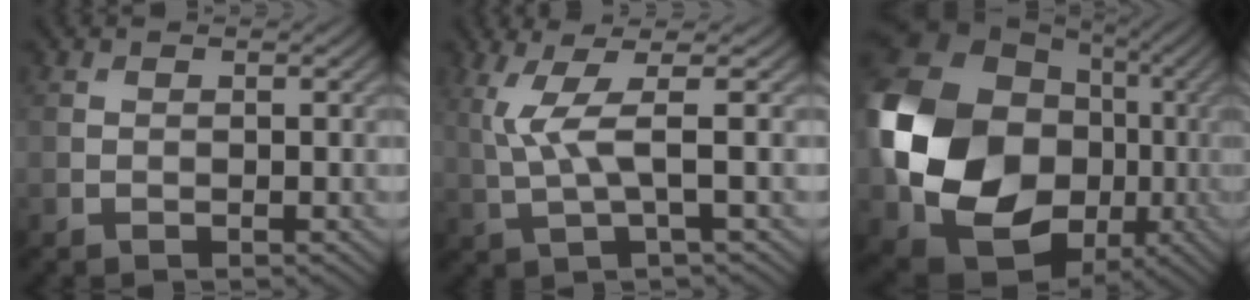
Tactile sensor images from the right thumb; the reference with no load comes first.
{"total": 5.5, "force": [1.1, 0.7, 5.3], "torque": [-0.132, 0.009, 0.026]}
{"total": 19.6, "force": [-1.5, 16.0, 11.3], "torque": [-0.274, -0.024, -0.026]}